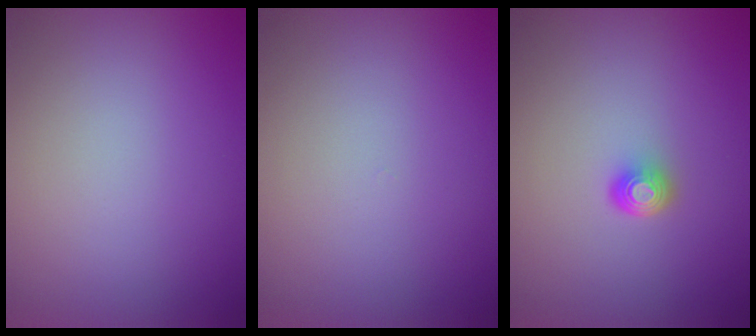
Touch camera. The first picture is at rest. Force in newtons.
{"total": 0.0}
{"total": 1.7, "press": 1.2, "slide": 1.2}